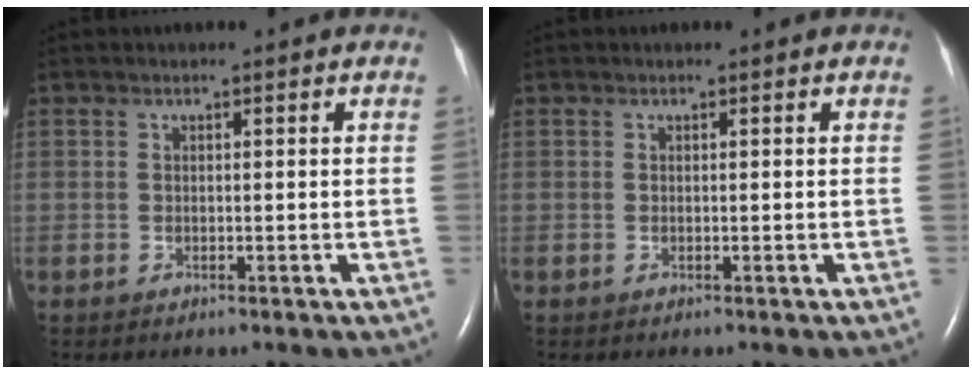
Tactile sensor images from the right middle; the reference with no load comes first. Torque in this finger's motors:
{"motor_torque": [0.00, 0.00, 0.00, 0.01]}